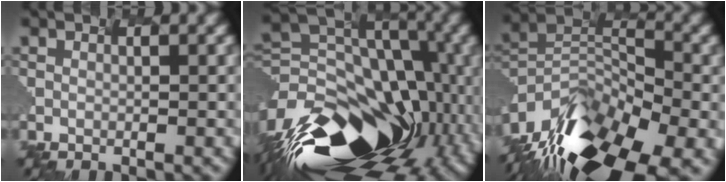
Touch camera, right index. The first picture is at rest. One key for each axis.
{"total": 17.5, "fx": -8.3, "fy": 11.1, "fz": 10.7, "tx": -0.248, "ty": -0.011, "tz": -0.118}
{"total": 14.4, "fx": -10.6, "fy": 5.7, "fz": 7.9, "tx": -0.202, "ty": 0.002, "tz": -0.171}